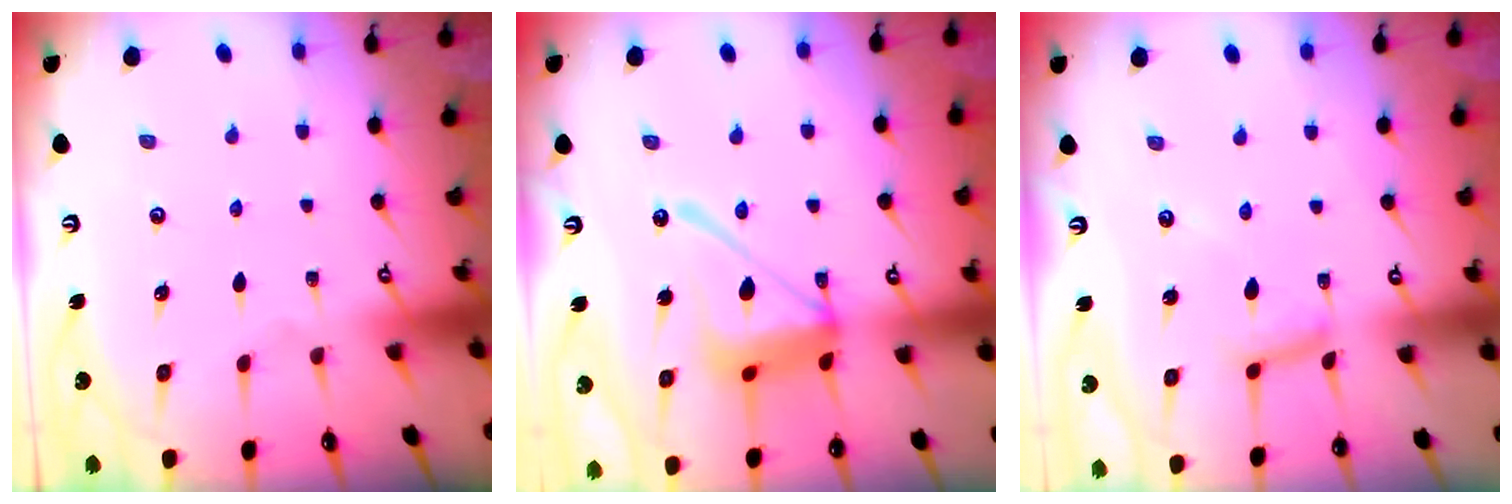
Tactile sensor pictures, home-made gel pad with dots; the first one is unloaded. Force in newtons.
{"total": 16.3, "press": 16.2, "slide": 1.6}
{"total": 8.2, "press": 8.2, "slide": 0.4}